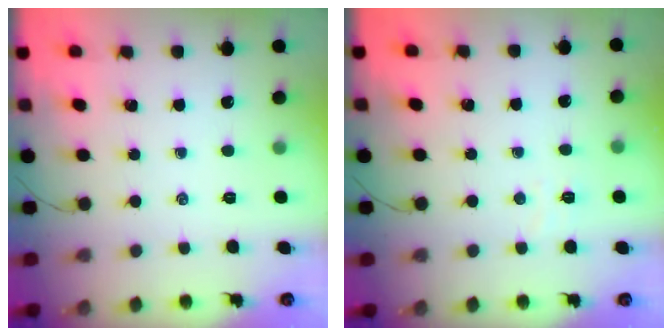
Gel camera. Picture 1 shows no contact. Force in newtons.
{"total": 3.0, "press": 2.9, "slide": 0.7}